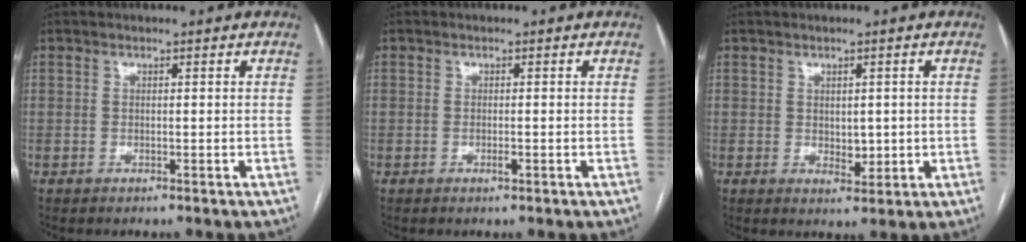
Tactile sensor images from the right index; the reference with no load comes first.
{"total": 0.8, "force": [-0.3, 0.2, 0.7], "torque": [-0.016, -0.002, -0.003]}
{"total": 3.0, "force": [0.1, 1.9, 2.3], "torque": [-0.031, -0.003, 0.010]}